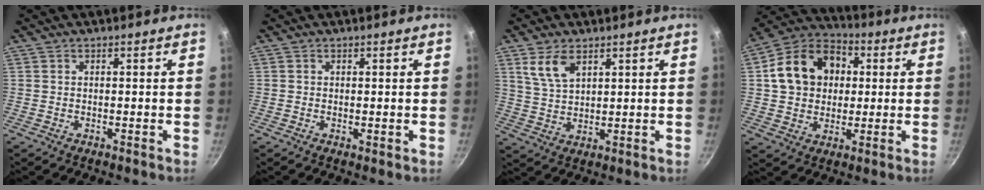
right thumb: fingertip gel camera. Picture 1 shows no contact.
{"total": 0.5, "force": [0.1, 0.2, 0.5], "torque": [-0.007, -0.005, -0.001]}
{"total": 6.5, "force": [3.6, 3.3, 4.2], "torque": [-0.073, -0.017, 0.075]}
{"total": 15.5, "force": [2.6, 12.4, 9.1], "torque": [-0.130, 0.025, 0.030]}